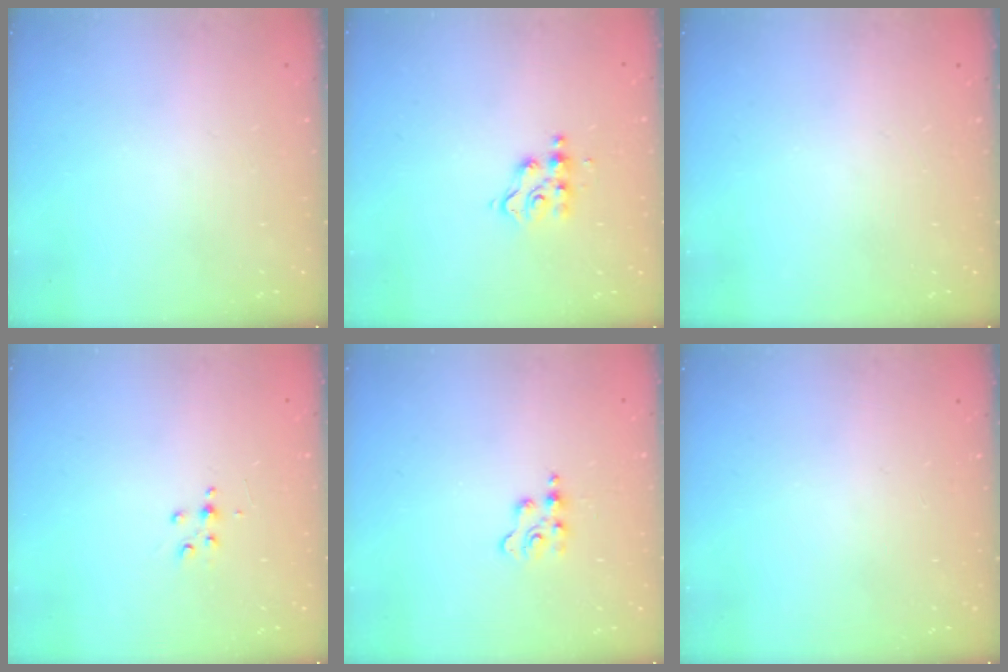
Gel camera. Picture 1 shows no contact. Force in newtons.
{"total": 6.1, "press": 6.1, "slide": 0.3}
{"total": 0.0}
{"total": 3.9, "press": 3.9, "slide": 0.5}
{"total": 2.7, "press": 2.7, "slide": 0.5}
{"total": 0.0}